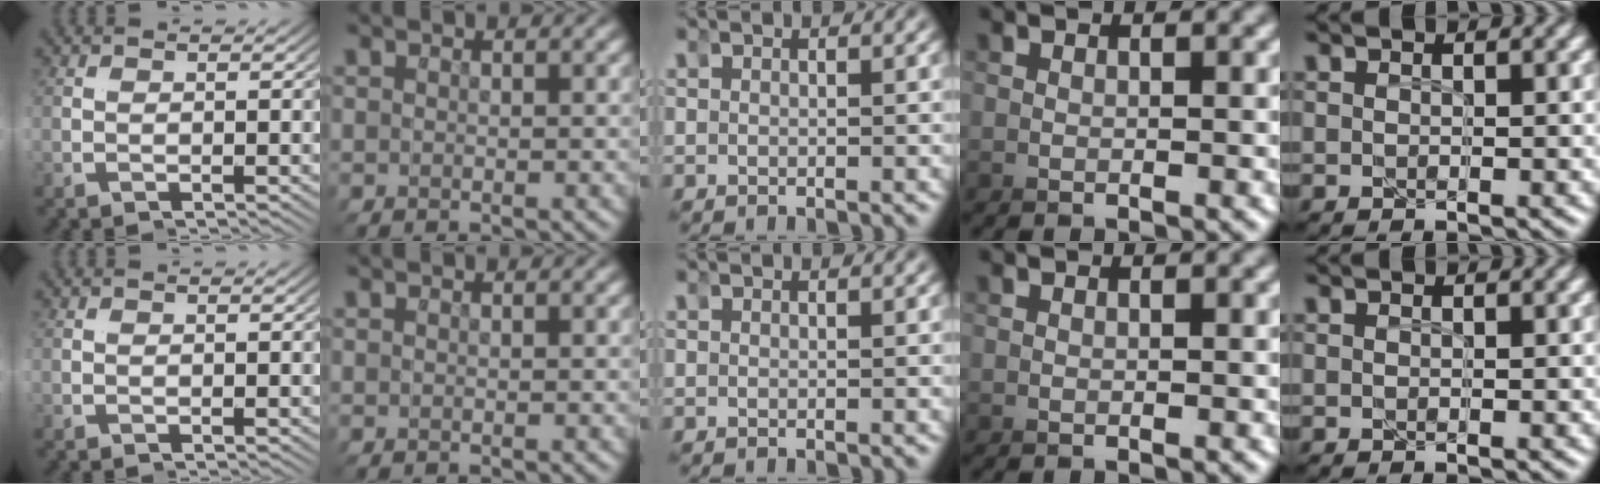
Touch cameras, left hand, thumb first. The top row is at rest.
{}